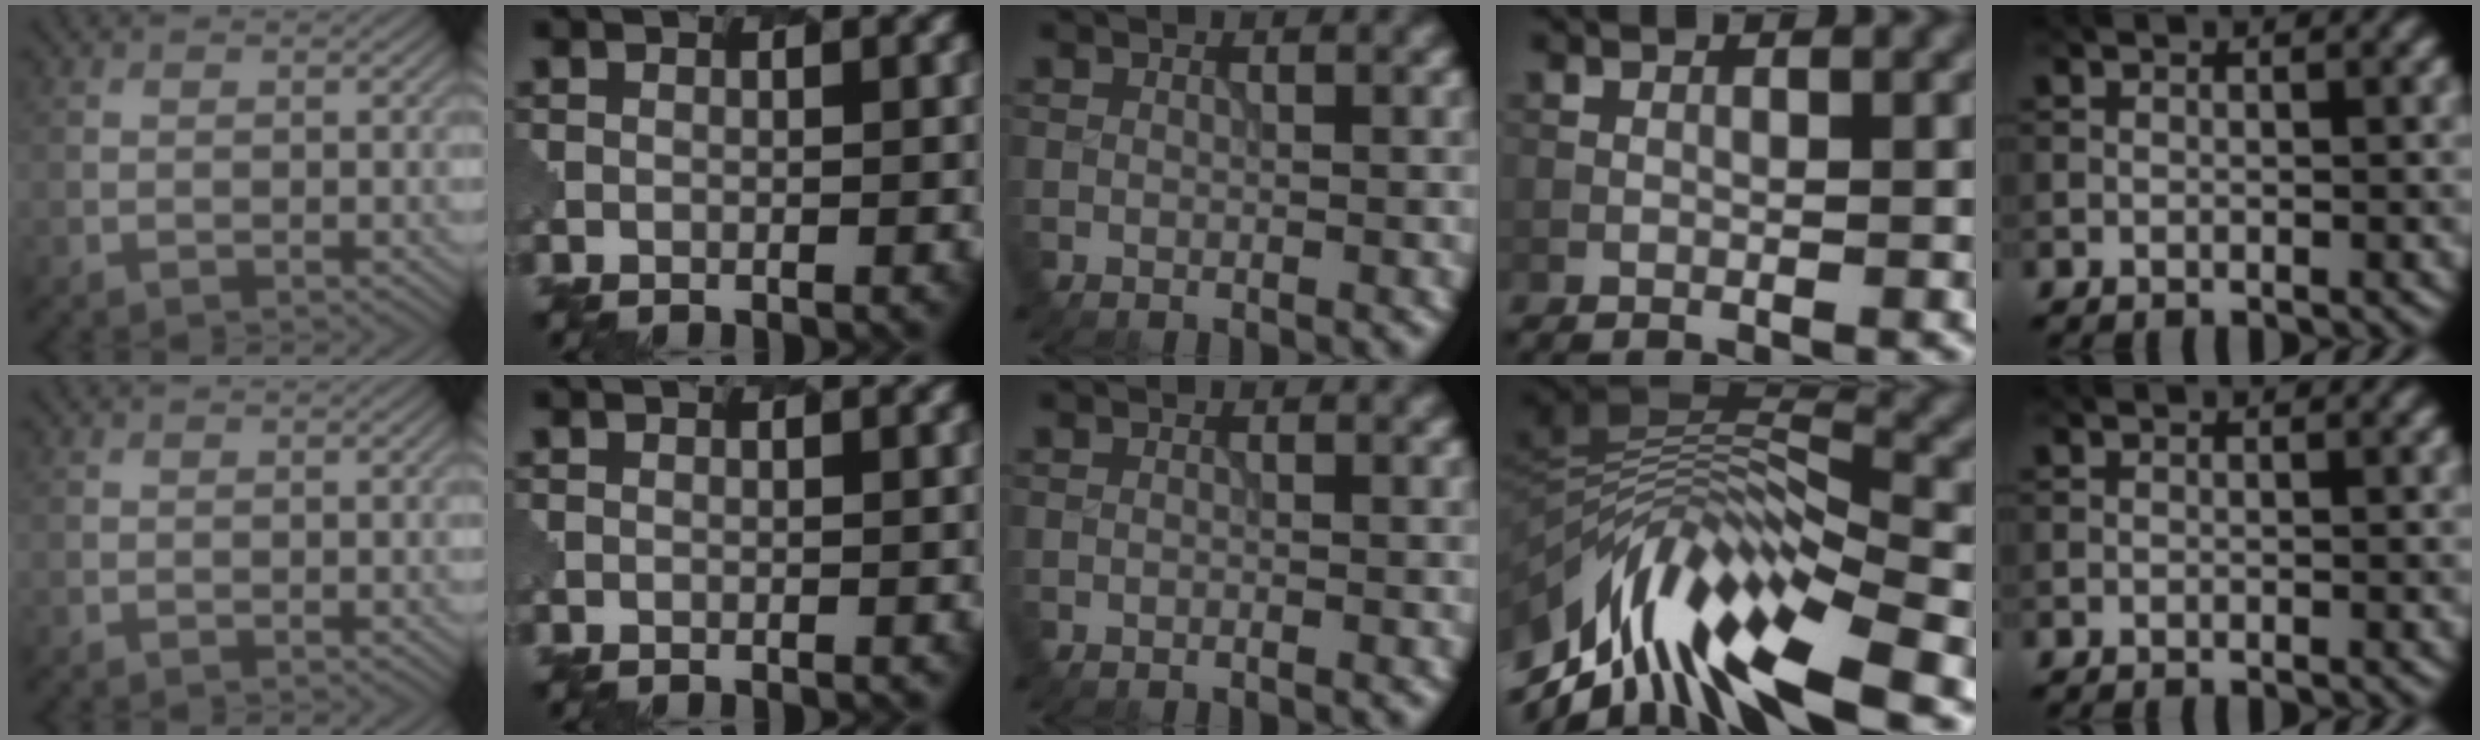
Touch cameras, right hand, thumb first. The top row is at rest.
{"ring": {"total": 13.4, "force": [-6.1, 5.0, 10.8], "torque": [-0.210, 0.015, -0.107]}}